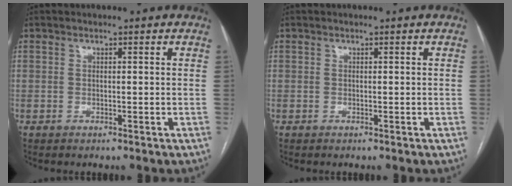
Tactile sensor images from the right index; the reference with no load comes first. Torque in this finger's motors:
{"motor_torque": [0.00, 0.00, 0.02, 0.00]}